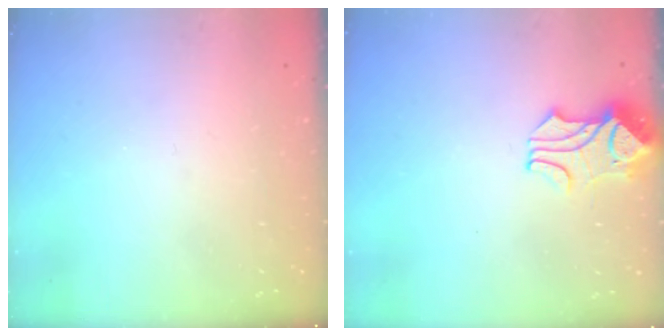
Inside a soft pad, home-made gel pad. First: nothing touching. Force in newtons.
{"total": 1.8, "press": 1.4, "slide": 1.1}